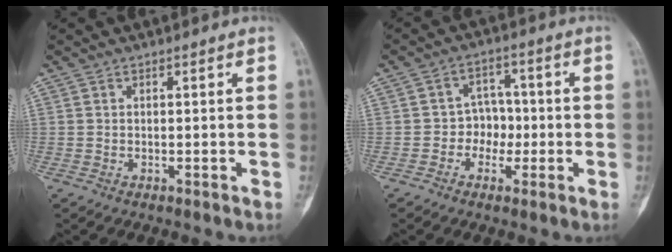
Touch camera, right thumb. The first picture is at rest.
{"total": 5.2, "force": [-1.2, 4.5, 2.4], "torque": [0.006, 0.018, -0.033]}